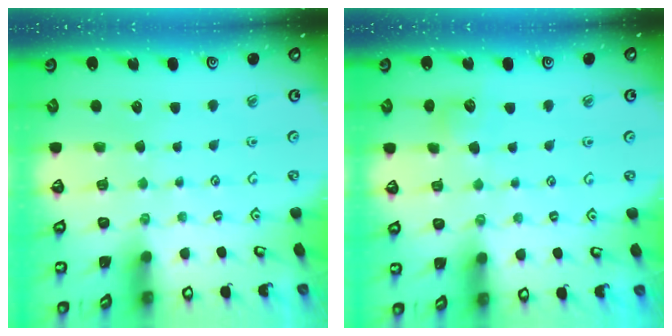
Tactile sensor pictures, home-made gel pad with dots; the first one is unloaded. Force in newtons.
{"total": 5.8, "press": 5.8, "slide": 0.9}